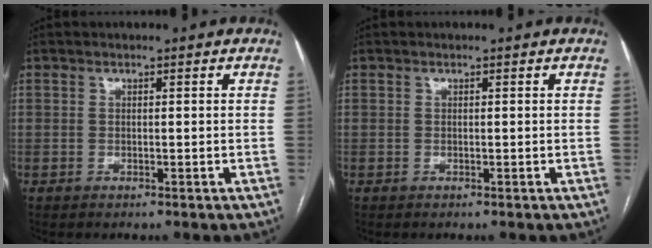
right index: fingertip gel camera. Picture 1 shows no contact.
{"total": 0.0}